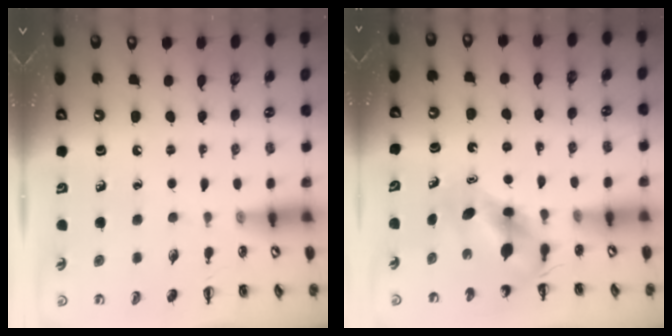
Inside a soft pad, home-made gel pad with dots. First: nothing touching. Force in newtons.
{"total": 6.0, "press": 5.9, "slide": 1.0}